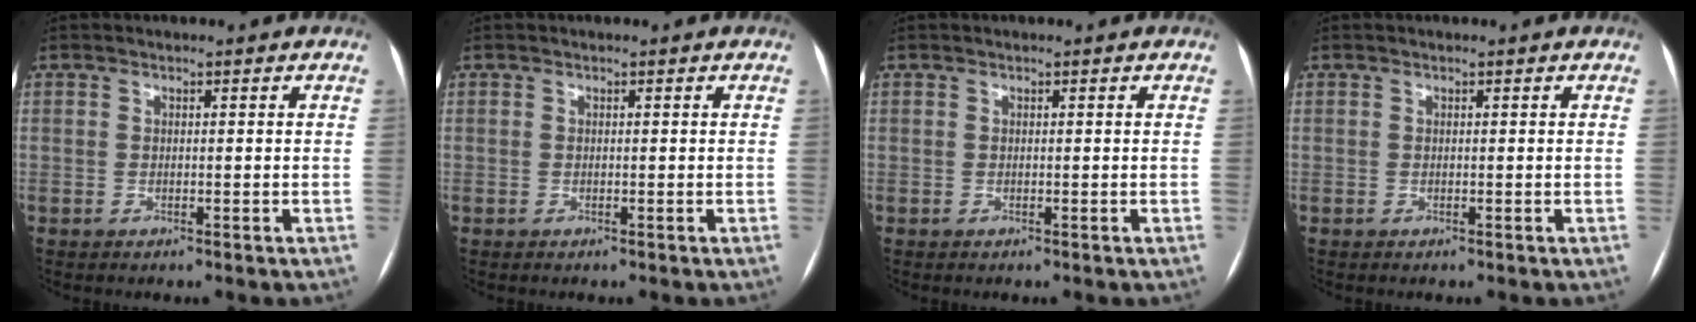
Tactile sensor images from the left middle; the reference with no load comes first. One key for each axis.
{"total": 0.0}
{"total": 0.0}
{"total": 0.0}